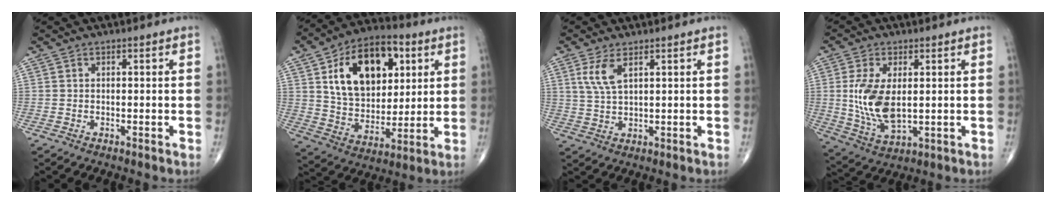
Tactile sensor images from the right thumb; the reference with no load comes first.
{"total": 20.6, "force": [6.8, 13.1, 14.5], "torque": [-0.189, -0.014, 0.116]}
{"total": 4.8, "force": [2.3, 1.7, 3.9], "torque": [-0.085, -0.006, 0.056]}
{"total": 11.2, "force": [0.9, 5.8, 9.6], "torque": [-0.192, -0.013, 0.030]}